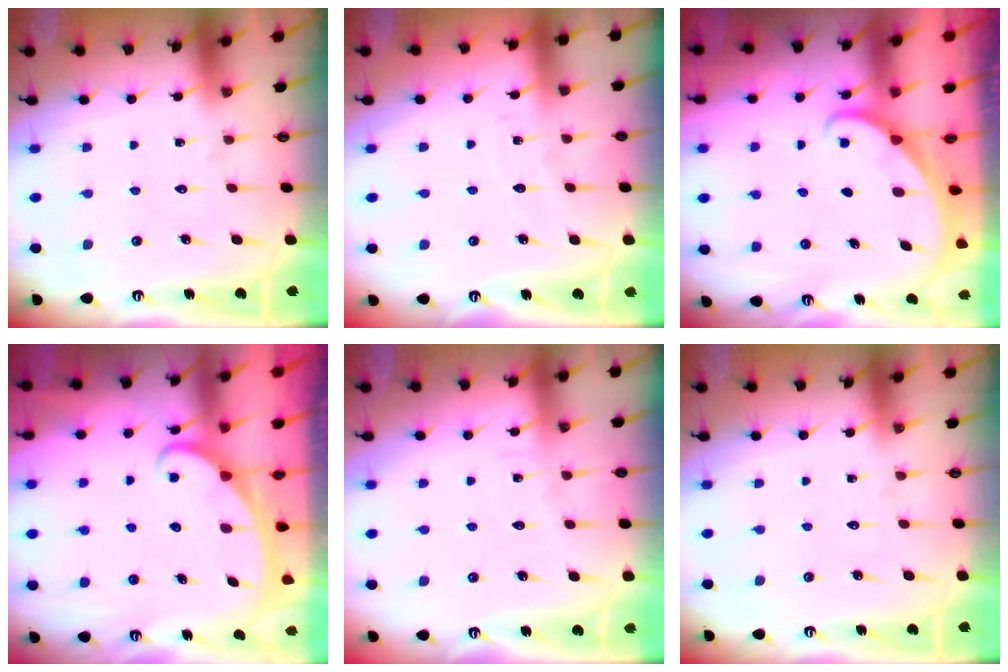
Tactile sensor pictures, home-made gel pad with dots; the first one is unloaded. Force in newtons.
{"total": 2.5, "press": 2.5, "slide": 0.2}
{"total": 1.6, "press": 1.6, "slide": 0.1}
{"total": 2.5, "press": 2.5, "slide": 0.3}
{"total": 4.4, "press": 4.4, "slide": 0.5}
{"total": 0.0}